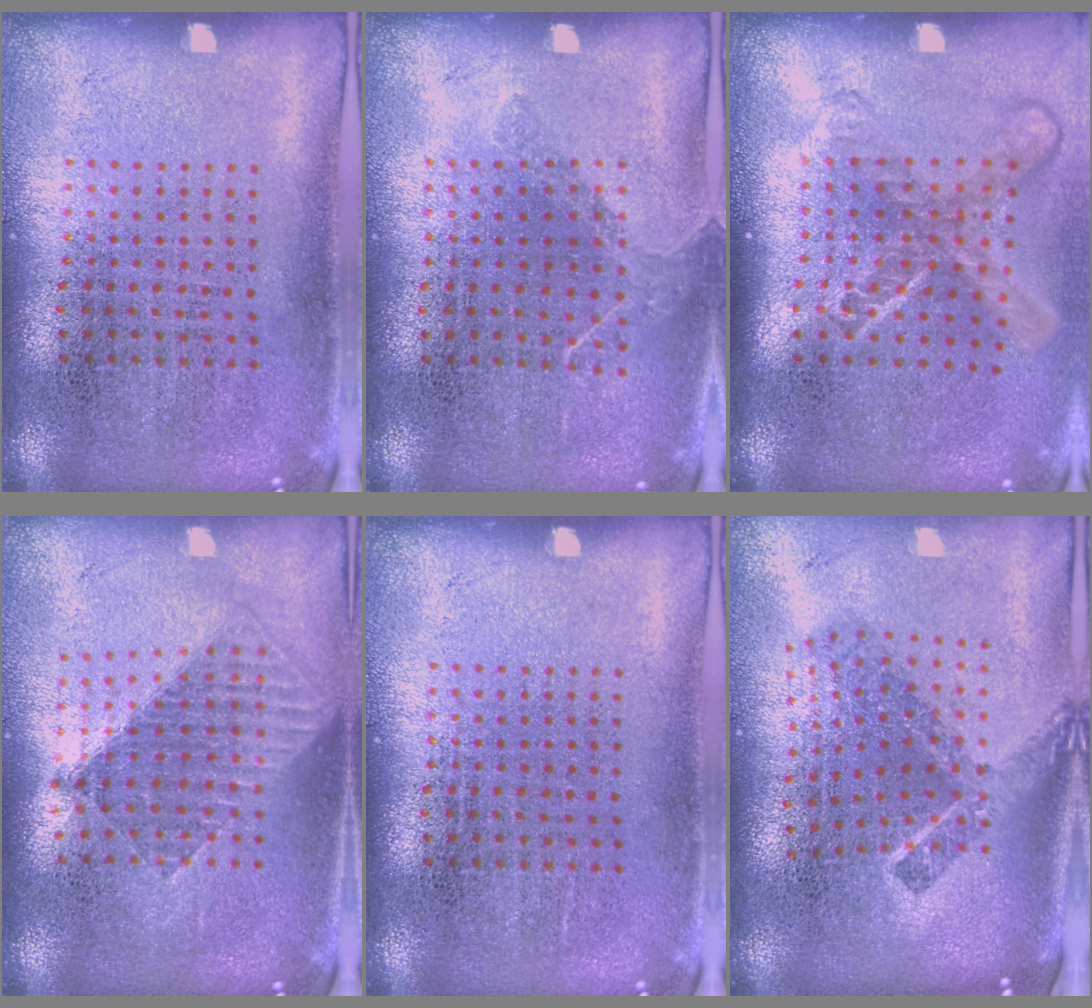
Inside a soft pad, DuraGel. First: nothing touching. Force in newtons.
{"total": 1.0, "press": 0.9, "slide": 0.5}
{"total": 1.8, "press": 1.3, "slide": 1.2}
{"total": 1.5, "press": 1.3, "slide": 0.8}
{"total": 0.0}
{"total": 2.4, "press": 1.6, "slide": 1.7}